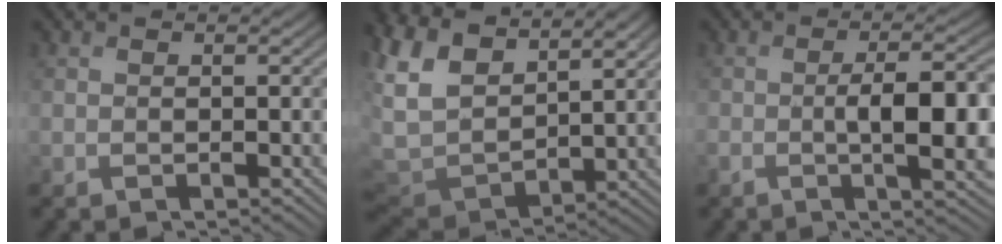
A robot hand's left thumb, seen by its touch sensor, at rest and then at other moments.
{"total": 11.4, "force": [5.1, 6.6, 7.8], "torque": [-0.230, 0.016, 0.089]}
{"total": 8.5, "force": [-1.3, 2.6, 7.9], "torque": [-0.129, -0.008, -0.016]}